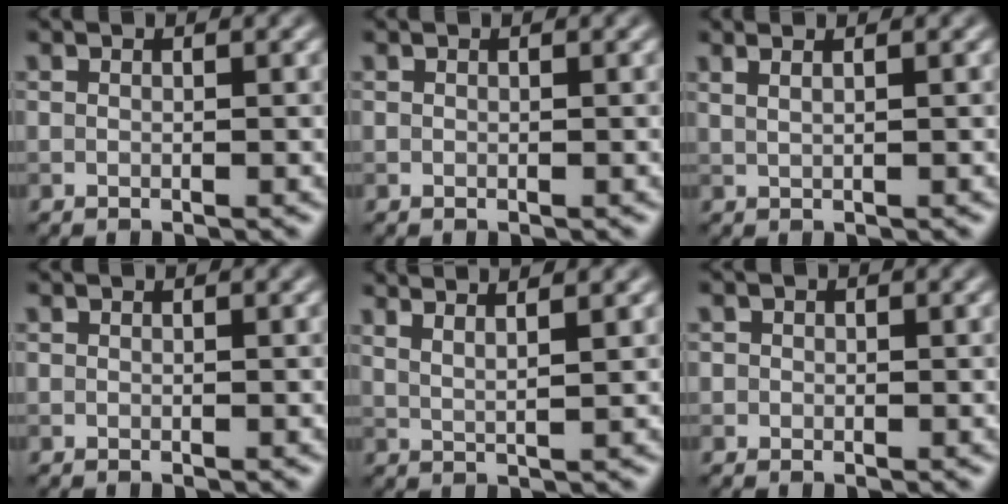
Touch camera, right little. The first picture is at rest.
{"total": 0.0}
{"total": 2.6, "force": [1.5, 1.2, 1.7], "torque": [-0.006, 0.007, -0.005]}
{"total": 0.0}
{"total": 4.5, "force": [3.3, 1.3, 2.7], "torque": [-0.013, 0.025, 0.015]}
{"total": 1.0, "force": [0.2, 0.9, 0.2], "torque": [0.003, -0.003, -0.006]}